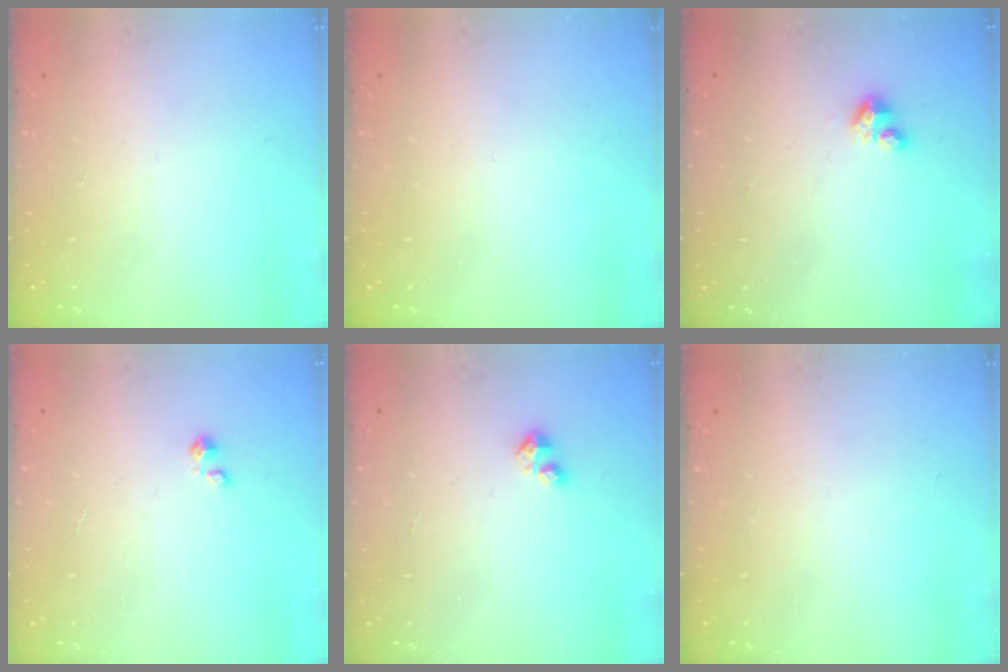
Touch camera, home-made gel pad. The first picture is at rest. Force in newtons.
{"total": 0.0}
{"total": 2.8, "press": 2.8, "slide": 0.2}
{"total": 0.0}
{"total": 2.1, "press": 2.1, "slide": 0.2}
{"total": 0.0}